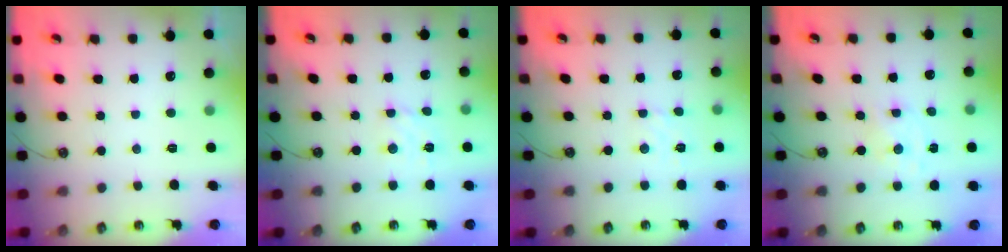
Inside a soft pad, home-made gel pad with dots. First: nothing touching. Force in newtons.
{"total": 3.1, "press": 3.1, "slide": 0.5}
{"total": 1.5, "press": 1.4, "slide": 0.6}
{"total": 0.9, "press": 0.8, "slide": 0.1}